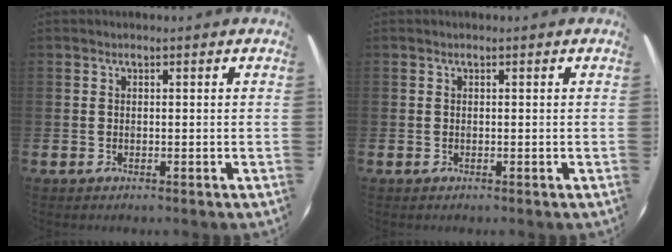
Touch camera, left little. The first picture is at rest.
{"total": 0.0}